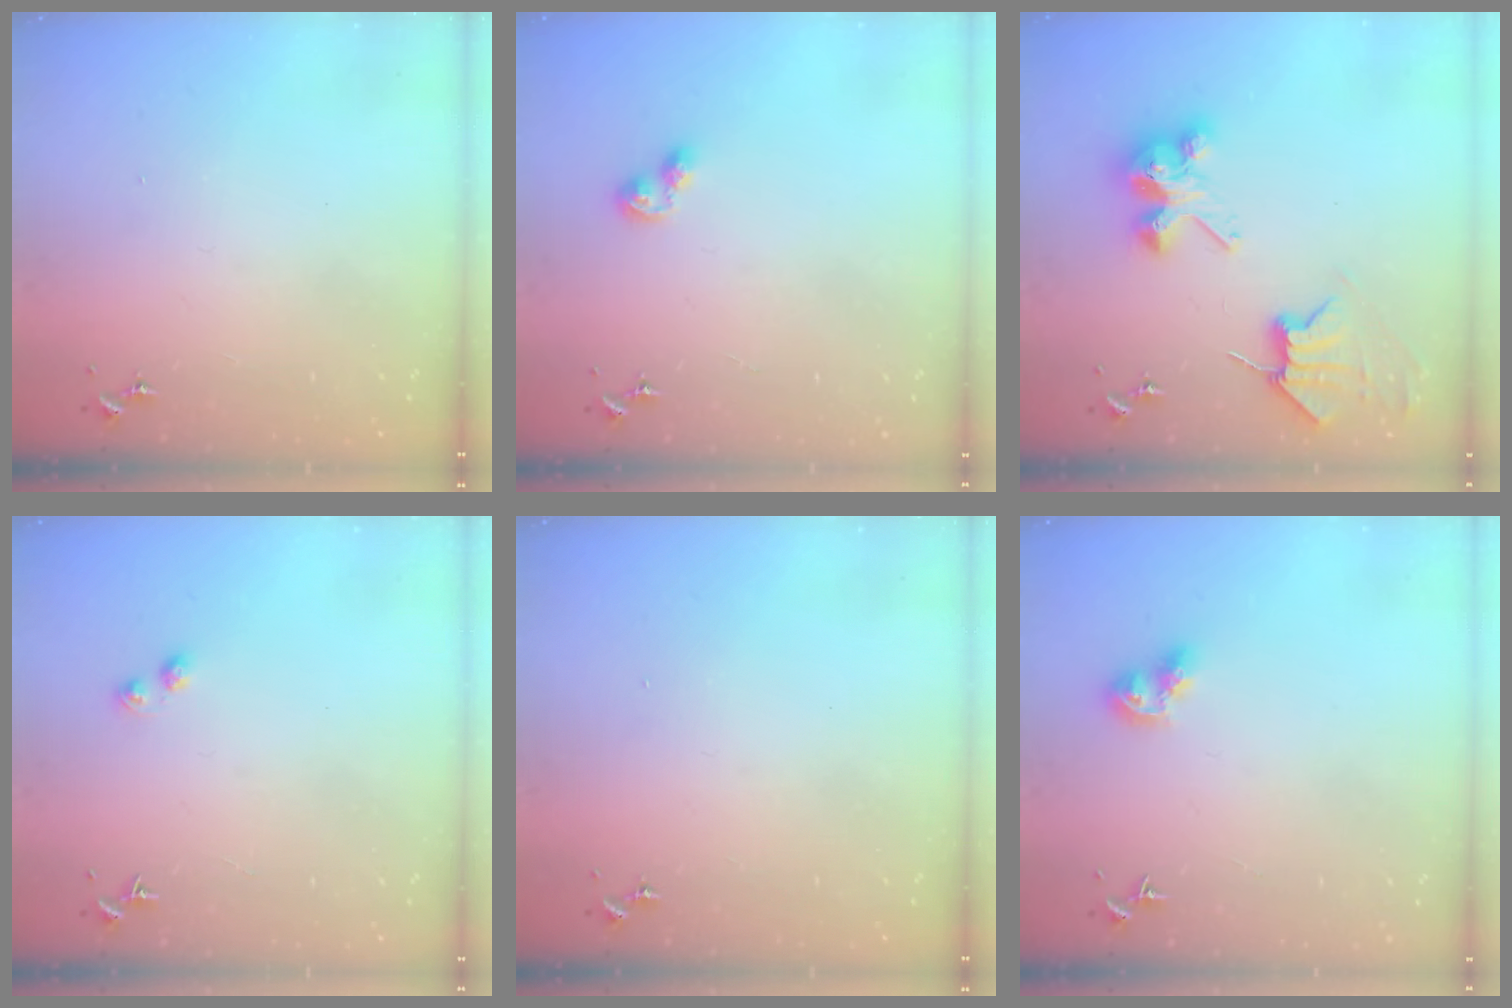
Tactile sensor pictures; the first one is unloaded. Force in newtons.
{"total": 5.7, "press": 5.6, "slide": 0.6}
{"total": 9.0, "press": 8.9, "slide": 1.3}
{"total": 2.2, "press": 2.2, "slide": 0.2}
{"total": 0.0}
{"total": 8.3, "press": 8.3, "slide": 1.0}